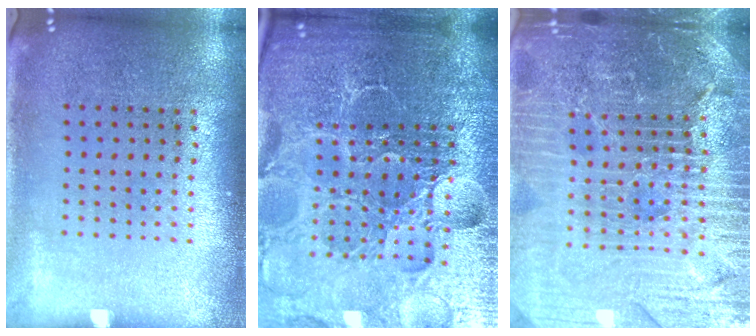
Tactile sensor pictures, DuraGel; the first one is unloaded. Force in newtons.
{"total": 6.7, "press": 5.9, "slide": 3.1}
{"total": 5.4, "press": 4.9, "slide": 2.3}